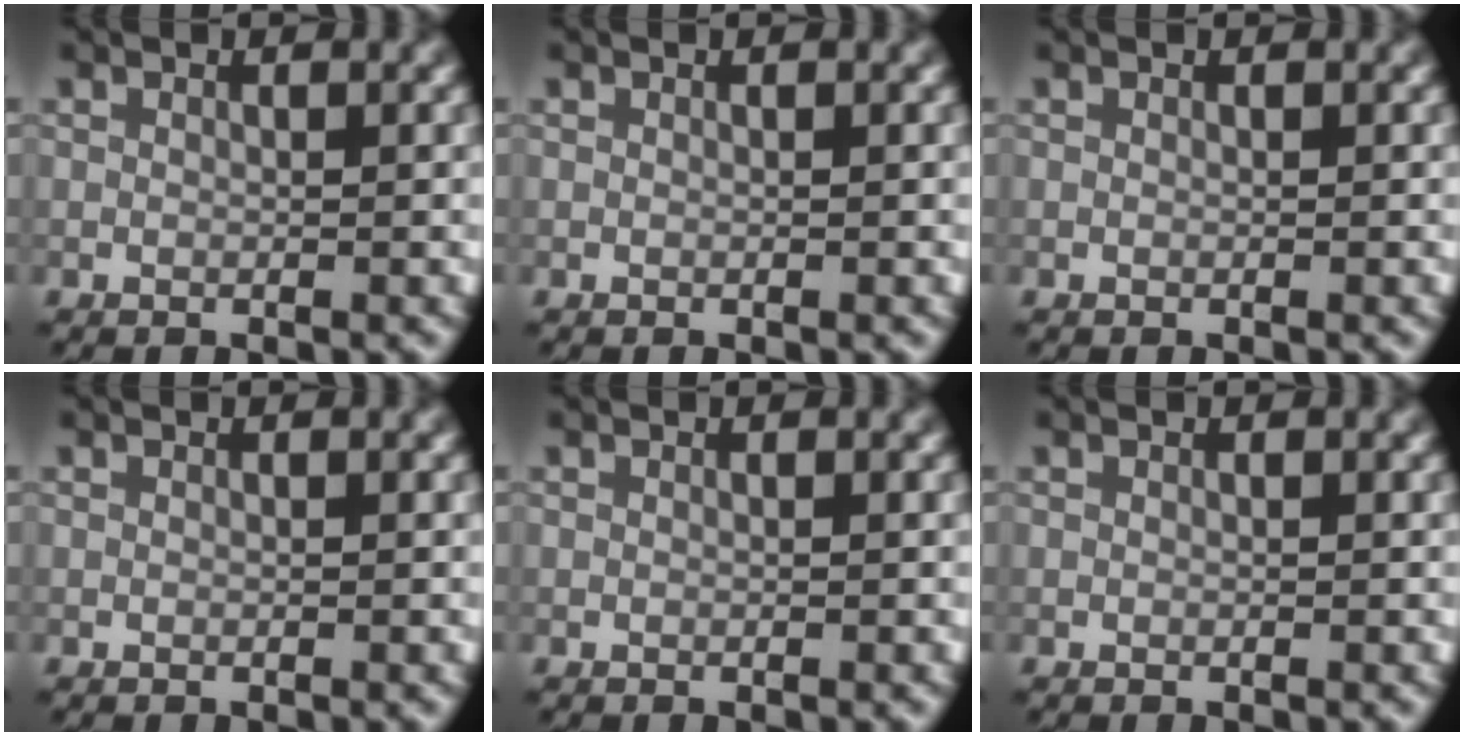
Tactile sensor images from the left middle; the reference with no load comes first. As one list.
[{"total": 0.0}, {"total": 0.0}, {"total": 0.0}, {"total": 0.0}, {"total": 0.0}]